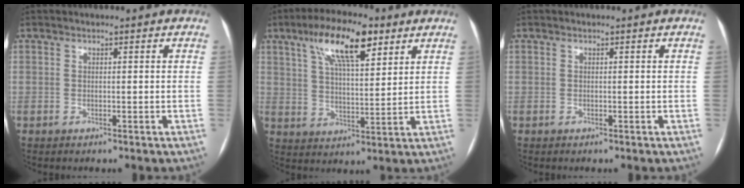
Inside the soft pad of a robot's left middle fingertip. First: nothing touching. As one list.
[{"total": 11.9, "force": [6.6, 3.5, 9.3], "torque": [-0.167, 0.017, 0.115]}, {"total": 0.0}]